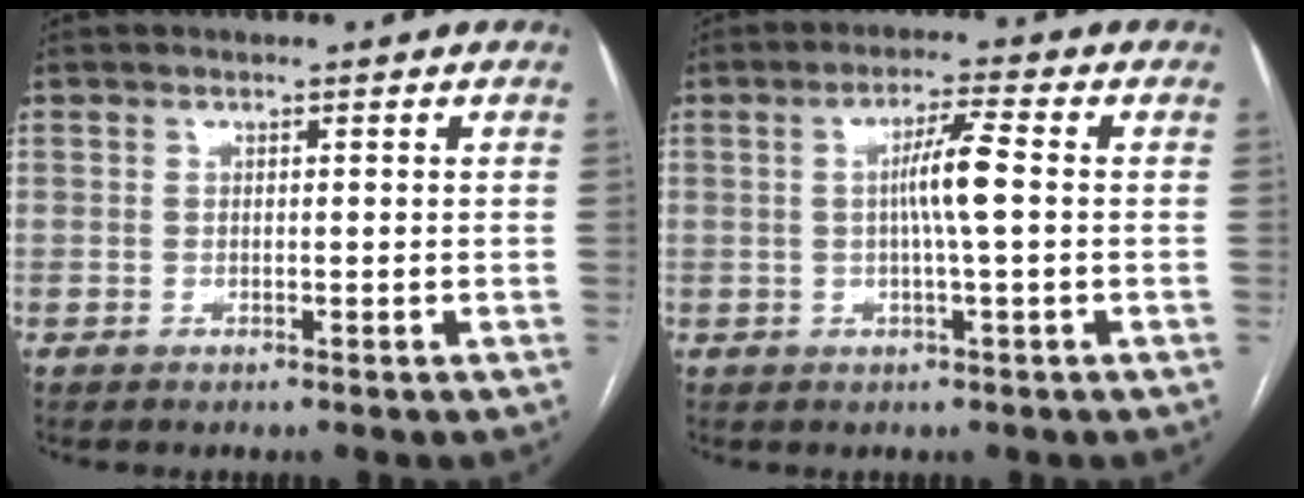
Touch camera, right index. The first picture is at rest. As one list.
[{"total": 5.5, "force": [0.1, -0.3, 5.5], "torque": [-0.100, 0.005, 0.001]}]